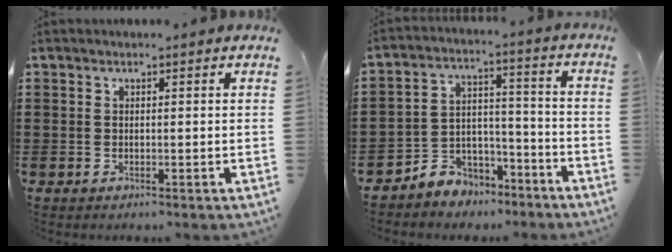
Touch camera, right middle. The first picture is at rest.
{"total": 5.2, "force": [-4.7, 2.1, -0.3], "torque": [0.000, 0.012, -0.097]}